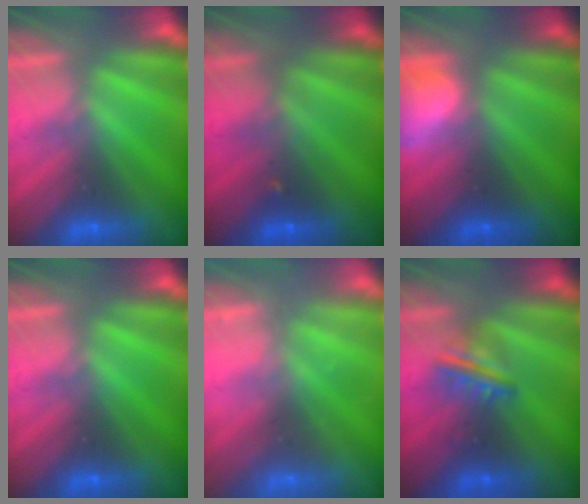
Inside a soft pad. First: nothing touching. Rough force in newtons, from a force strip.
{"total": 2.1}
{"total": 2.7}
{"total": 0.0}
{"total": 2.2}
{"total": 2.8}